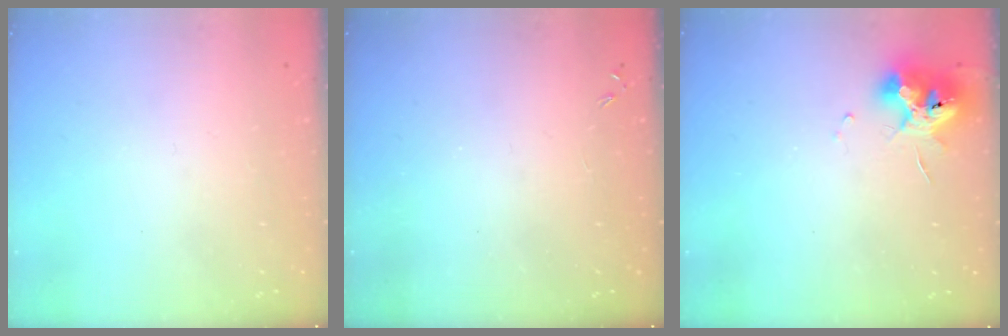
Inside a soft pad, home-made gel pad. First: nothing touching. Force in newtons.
{"total": 0.0}
{"total": 11.3, "press": 11.3, "slide": 1.0}